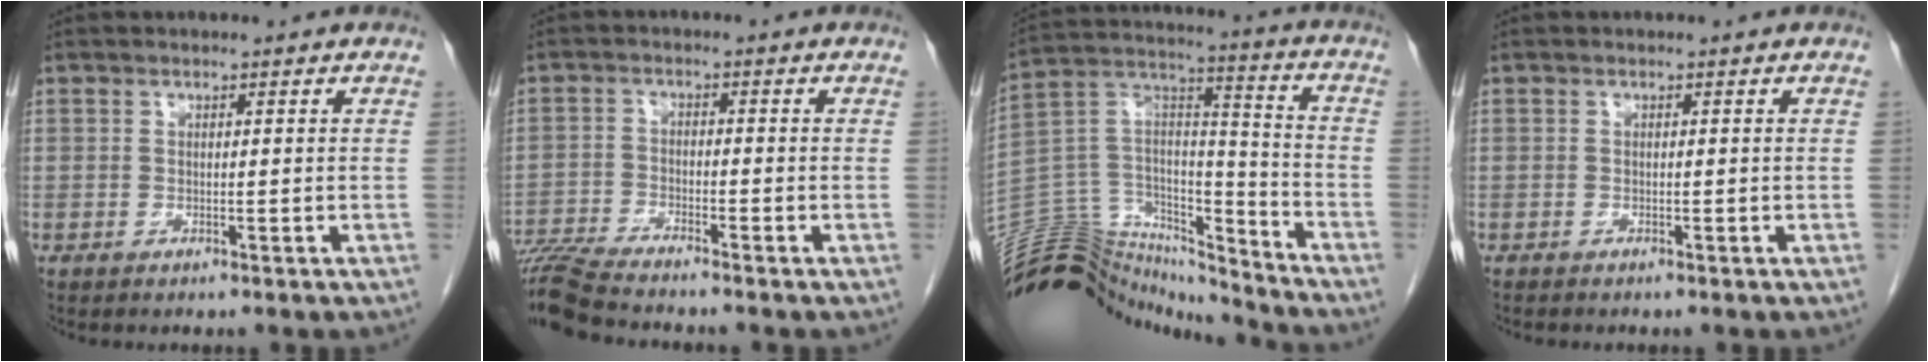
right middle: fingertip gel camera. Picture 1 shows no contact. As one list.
[{"total": 9.2, "force": [-8.5, -0.4, 3.5], "torque": [-0.058, -0.019, -0.152]}, {"total": 19.8, "force": [-18.7, 5.8, 2.6], "torque": [-0.054, 0.077, -0.307]}, {"total": 0.0}]